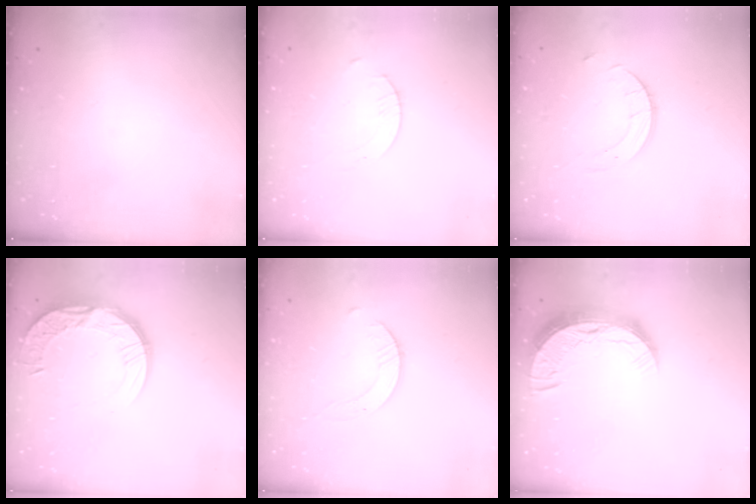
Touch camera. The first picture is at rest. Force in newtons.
{"total": 1.6, "press": 1.6, "slide": 0.2}
{"total": 5.1, "press": 5.1, "slide": 0.3}
{"total": 19.5, "press": 19.4, "slide": 1.5}
{"total": 2.6, "press": 2.6, "slide": 0.3}
{"total": 13.5, "press": 13.4, "slide": 1.2}